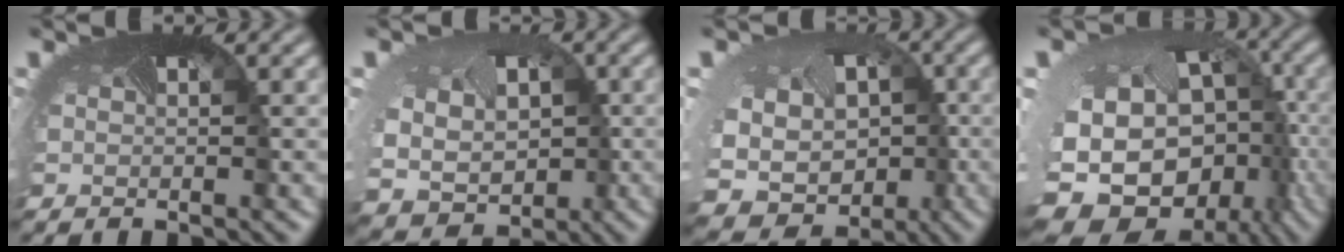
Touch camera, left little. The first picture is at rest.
{"total": 8.1, "force": [-0.8, 6.9, 4.2], "torque": [-0.086, -0.034, -0.011]}
{"total": 13.6, "force": [-3.0, 11.0, 7.5], "torque": [-0.156, -0.036, -0.028]}
{"total": 20.2, "force": [-7.0, 14.9, 11.8], "torque": [-0.205, -0.101, -0.093]}